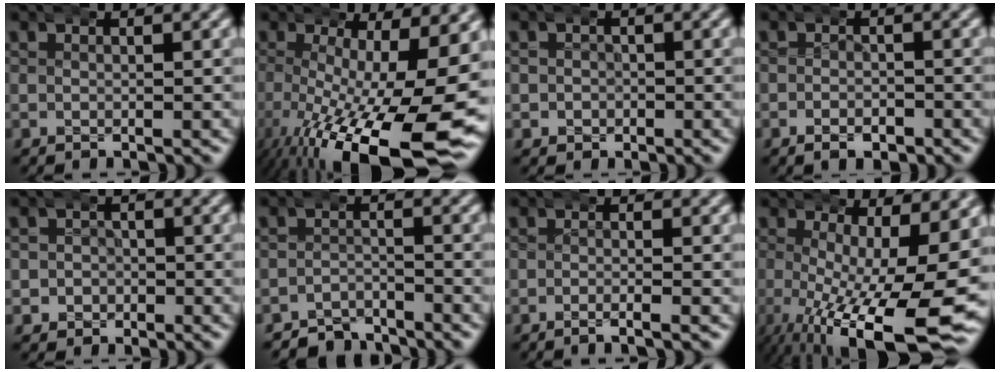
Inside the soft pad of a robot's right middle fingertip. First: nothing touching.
{"total": 12.0, "force": [-4.7, 4.1, 10.2], "torque": [-0.176, -0.043, -0.043]}
{"total": 1.5, "force": [-0.4, 1.4, -0.2], "torque": [0.006, 0.000, -0.006]}
{"total": 2.1, "force": [-1.4, 1.3, 0.9], "torque": [-0.009, -0.002, -0.023]}
{"total": 2.4, "force": [-0.8, 2.2, -0.1], "torque": [0.006, -0.001, -0.014]}
{"total": 4.2, "force": [-4.1, 1.2, 0.0], "torque": [0.018, -0.009, -0.073]}
{"total": 1.5, "force": [-1.0, -0.4, 1.0], "torque": [-0.018, 0.009, -0.024]}
{"total": 10.9, "force": [-4.5, 3.6, 9.3], "torque": [-0.158, -0.047, -0.042]}